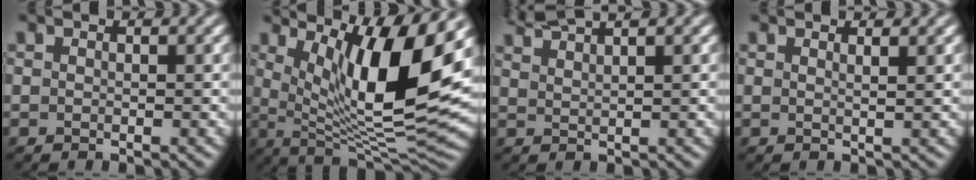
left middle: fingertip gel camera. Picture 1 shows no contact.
{"total": 11.7, "force": [3.6, 3.1, 10.6], "torque": [-0.167, -0.007, 0.068]}
{"total": 3.5, "force": [3.3, 0.3, 1.3], "torque": [-0.015, 0.011, 0.055]}
{"total": 1.1, "force": [0.9, 0.4, 0.6], "torque": [0.000, 0.005, 0.005]}